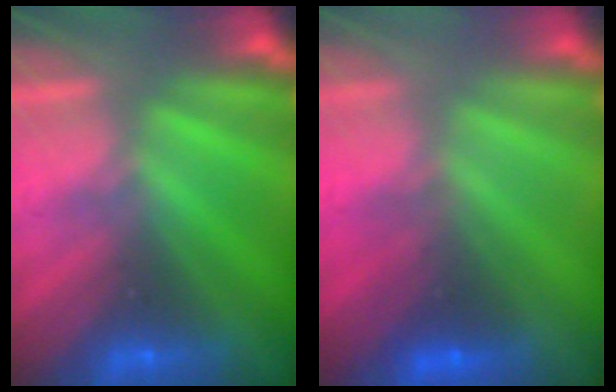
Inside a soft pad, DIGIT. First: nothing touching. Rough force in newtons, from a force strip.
{"total": 1.8}